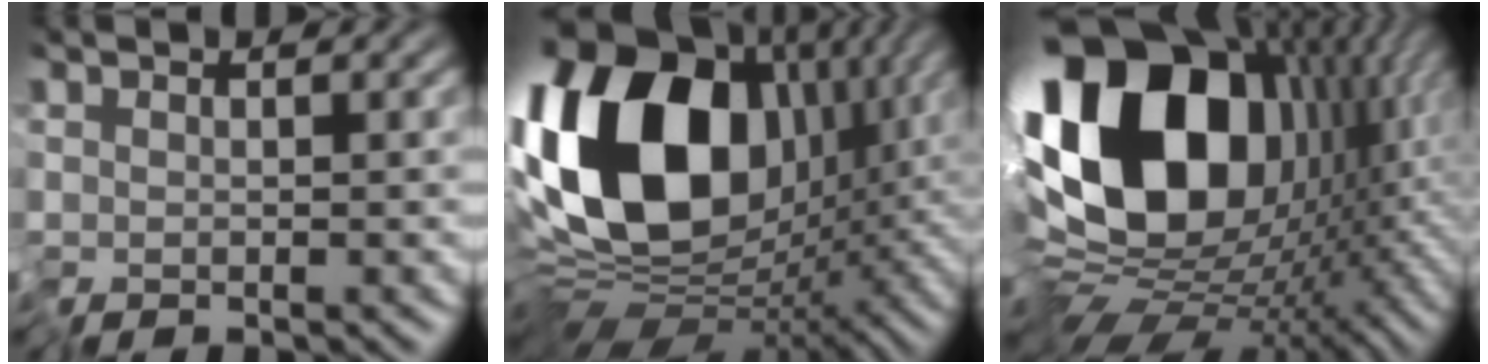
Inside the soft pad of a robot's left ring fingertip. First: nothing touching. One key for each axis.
{"total": 18.7, "fx": 2.9, "fy": 12.2, "fz": 13.9, "tx": -0.292, "ty": 0.016, "tz": 0.047}
{"total": 19.9, "fx": 2.3, "fy": 13.2, "fz": 14.7, "tx": -0.283, "ty": -0.002, "tz": 0.047}